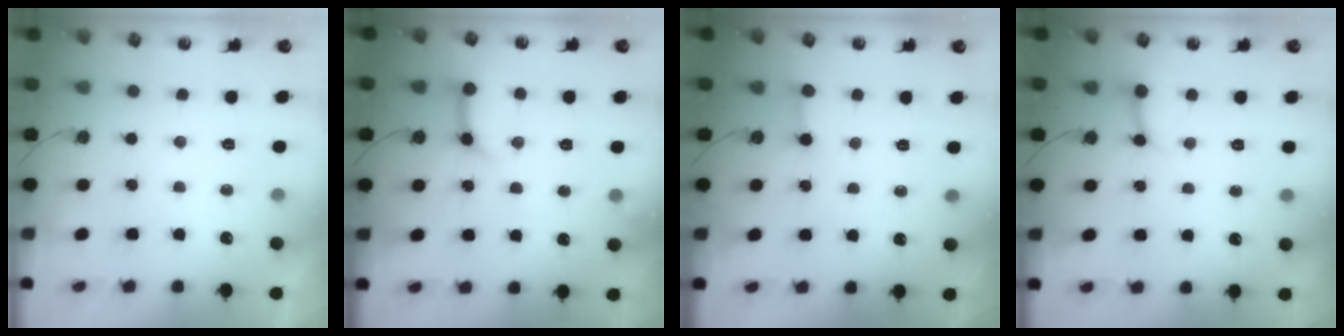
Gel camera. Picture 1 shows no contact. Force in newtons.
{"total": 10.8, "press": 10.8, "slide": 0.9}
{"total": 3.3, "press": 3.3, "slide": 0.4}
{"total": 3.4, "press": 3.4, "slide": 0.1}